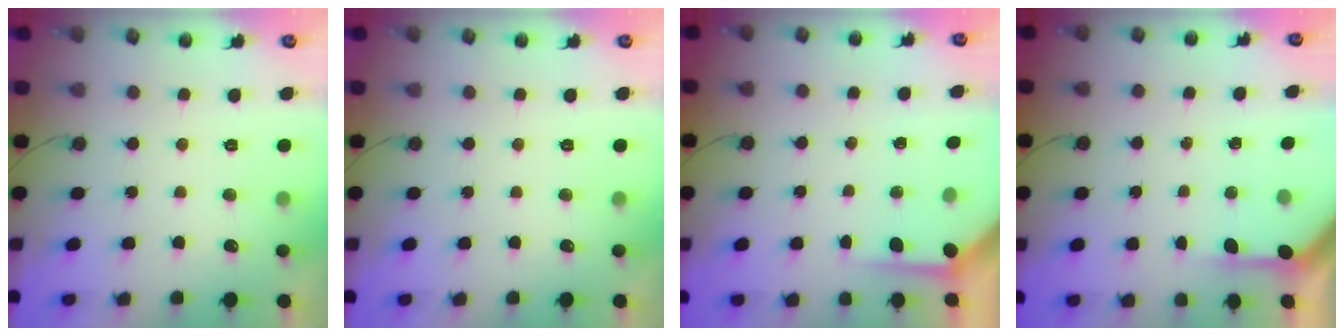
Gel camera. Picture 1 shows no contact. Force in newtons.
{"total": 0.0}
{"total": 3.7, "press": 3.7, "slide": 0.4}
{"total": 4.0, "press": 4.0, "slide": 0.3}